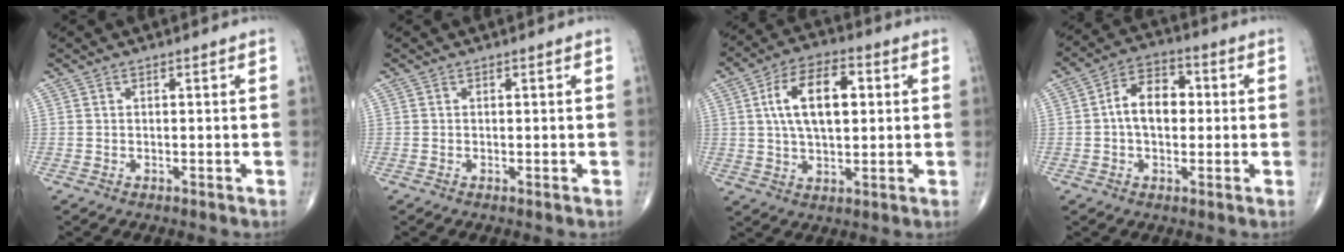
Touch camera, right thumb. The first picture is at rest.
{"total": 0.0}
{"total": 12.9, "force": [2.6, 6.7, 10.7], "torque": [-0.175, 0.007, 0.041]}
{"total": 9.0, "force": [0.4, 5.9, 6.8], "torque": [-0.097, 0.021, -0.003]}